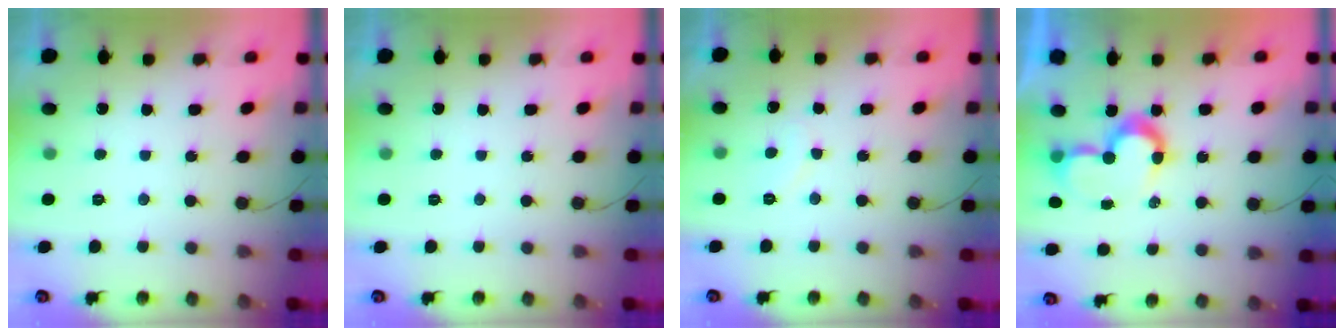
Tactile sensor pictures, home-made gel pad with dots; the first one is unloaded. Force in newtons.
{"total": 0.0}
{"total": 5.3, "press": 5.3, "slide": 0.4}
{"total": 9.4, "press": 9.4, "slide": 0.6}